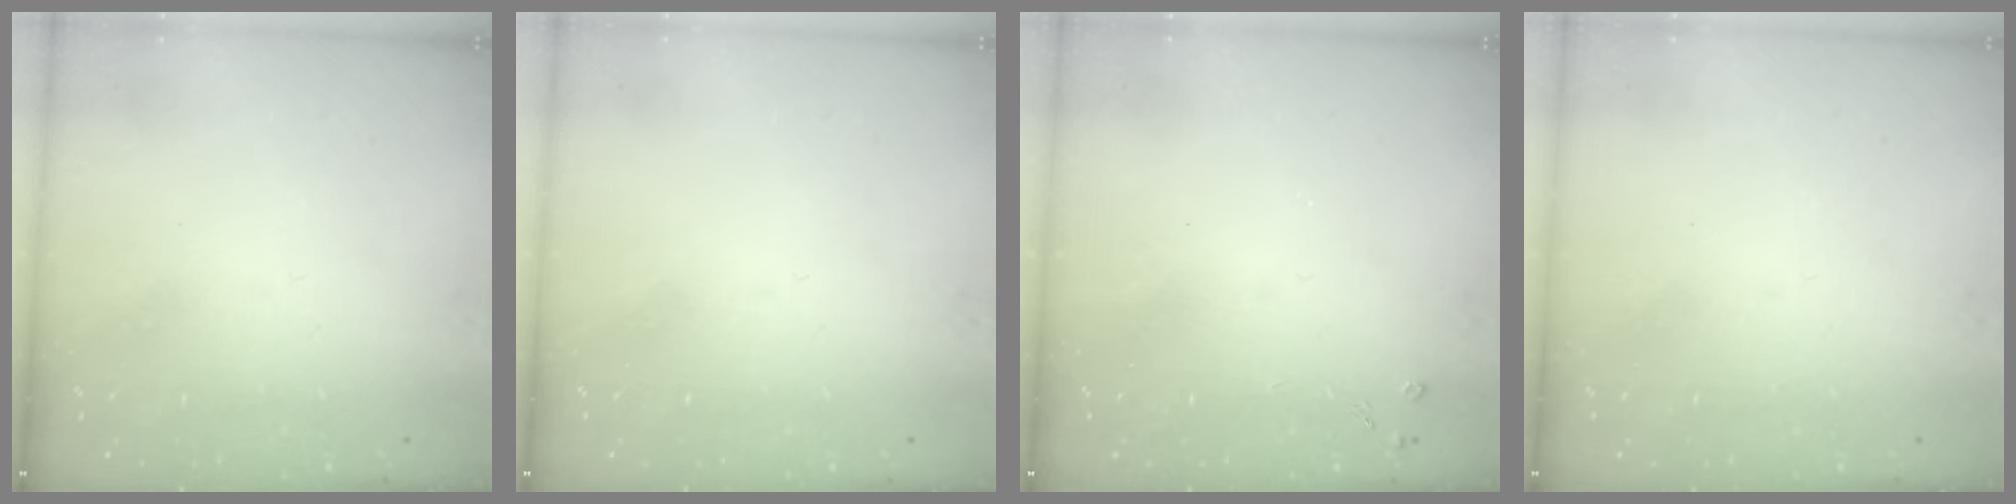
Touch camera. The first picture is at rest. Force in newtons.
{"total": 0.0}
{"total": 2.5, "press": 2.5, "slide": 0.5}
{"total": 0.0}